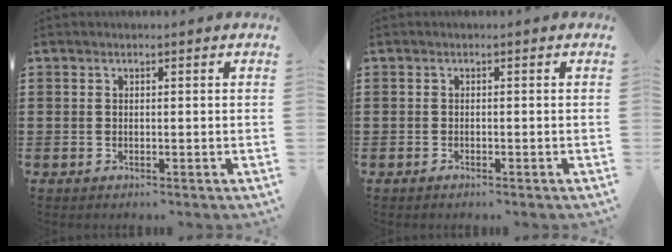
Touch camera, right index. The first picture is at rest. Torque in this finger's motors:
{"motor_torque": [-0.49, 0.75, 0.00, -0.01]}